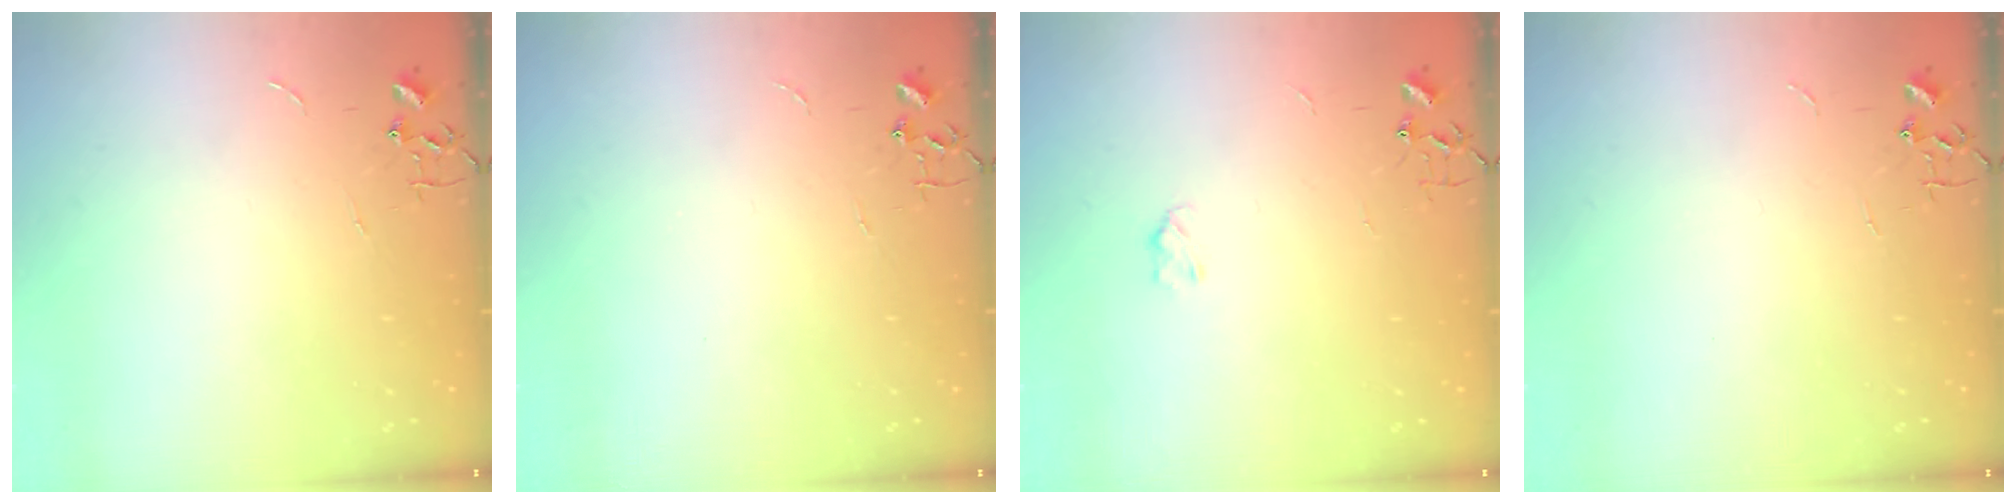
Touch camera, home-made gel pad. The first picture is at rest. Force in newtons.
{"total": 0.0}
{"total": 3.2, "press": 3.1, "slide": 0.5}
{"total": 0.0}